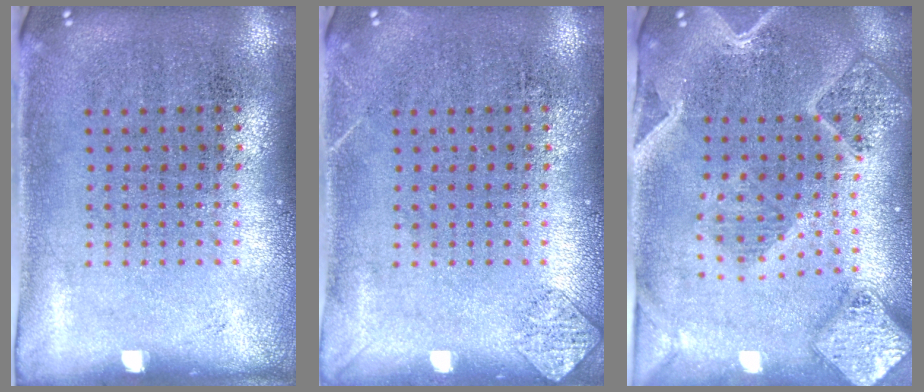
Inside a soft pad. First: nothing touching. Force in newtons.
{"total": 1.1, "press": 1.1, "slide": 0.1}
{"total": 2.8, "press": 2.4, "slide": 1.4}